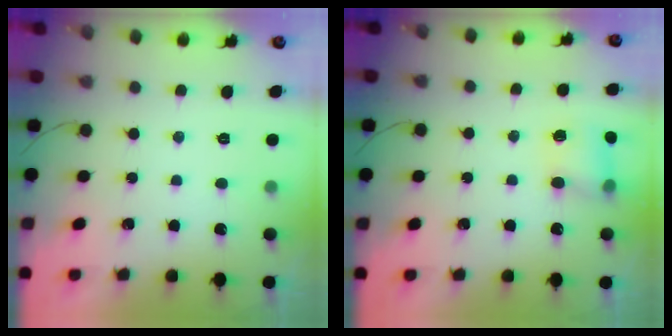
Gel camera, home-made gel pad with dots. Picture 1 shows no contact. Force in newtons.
{"total": 5.4, "press": 5.3, "slide": 0.6}